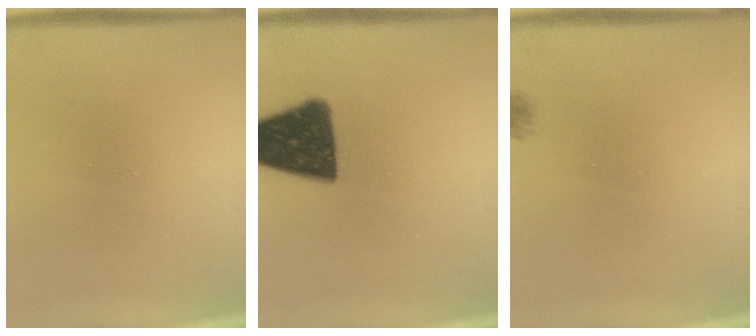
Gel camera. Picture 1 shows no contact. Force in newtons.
{"total": 15.4}
{"total": 1.9}